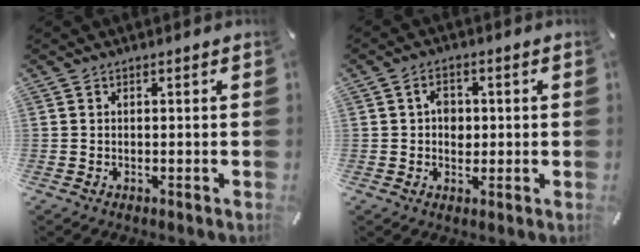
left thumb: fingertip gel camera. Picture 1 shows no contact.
{"total": 4.2, "force": [0.2, 3.3, 2.5], "torque": [-0.033, 0.001, 0.000]}